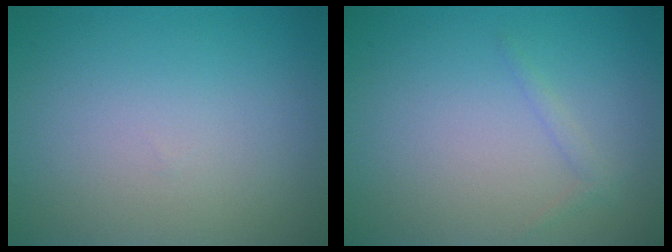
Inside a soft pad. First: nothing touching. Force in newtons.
{"total": 0.8, "press": 0.8, "slide": 0.1}